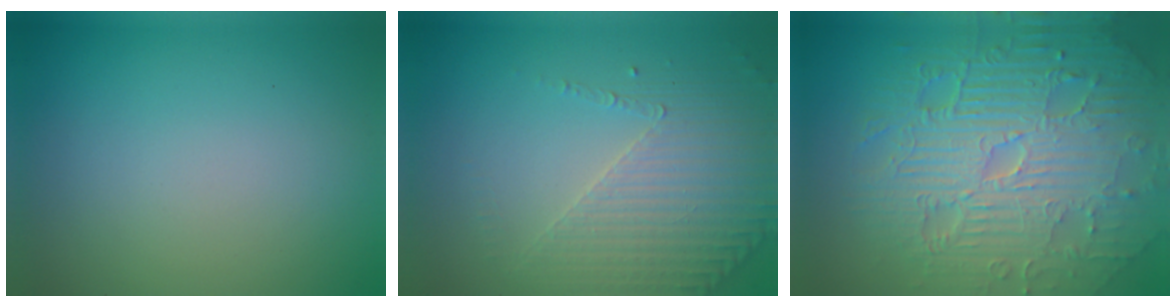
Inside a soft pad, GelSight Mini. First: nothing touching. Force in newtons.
{"total": 4.4, "press": 3.2, "slide": 3.0}
{"total": 11.7, "press": 7.5, "slide": 9.0}